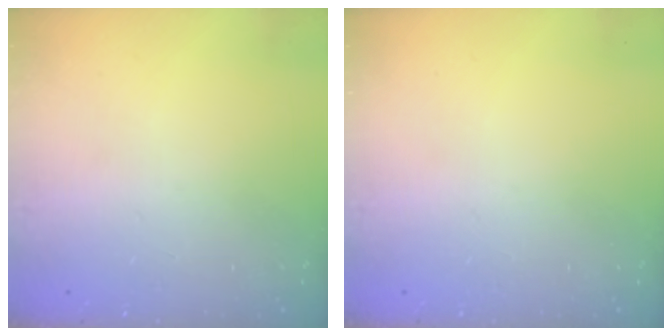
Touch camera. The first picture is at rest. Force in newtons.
{"total": 0.0}